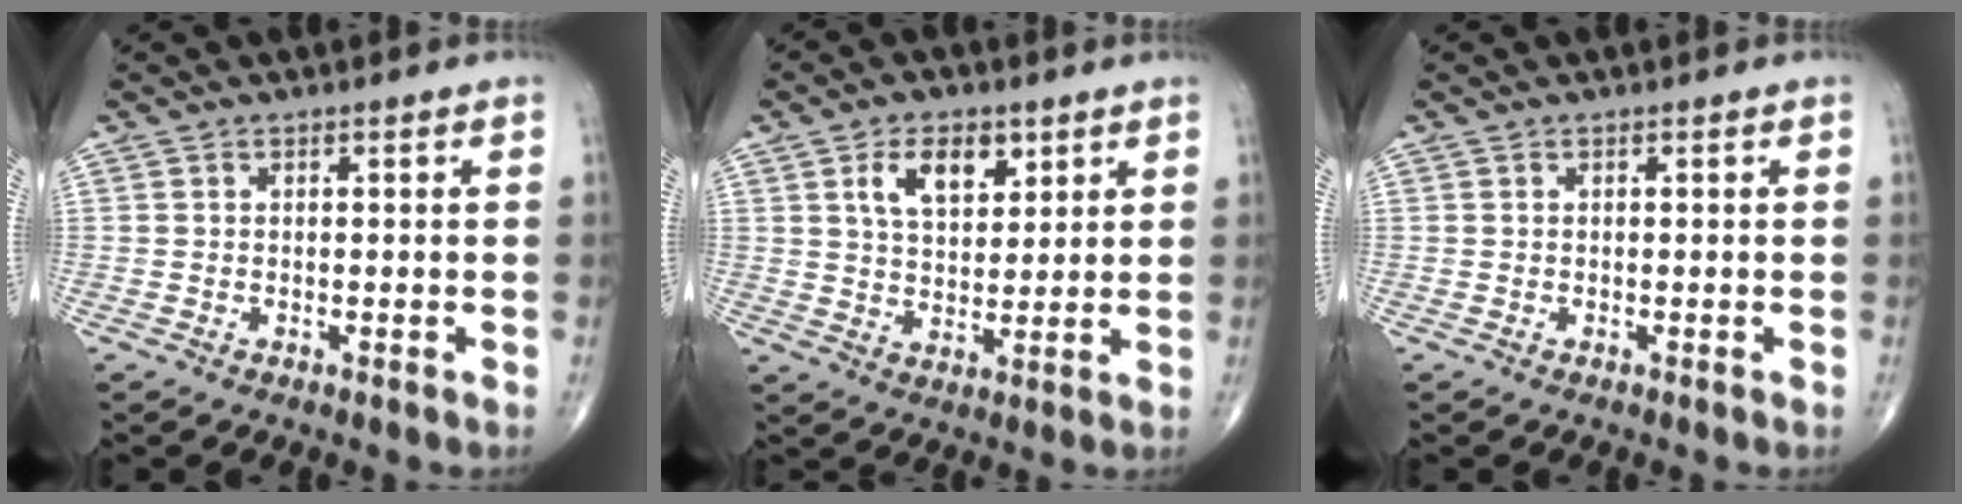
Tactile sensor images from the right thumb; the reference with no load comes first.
{"total": 8.5, "force": [3.9, 4.9, 5.8], "torque": [-0.076, -0.018, 0.069]}
{"total": 0.0}